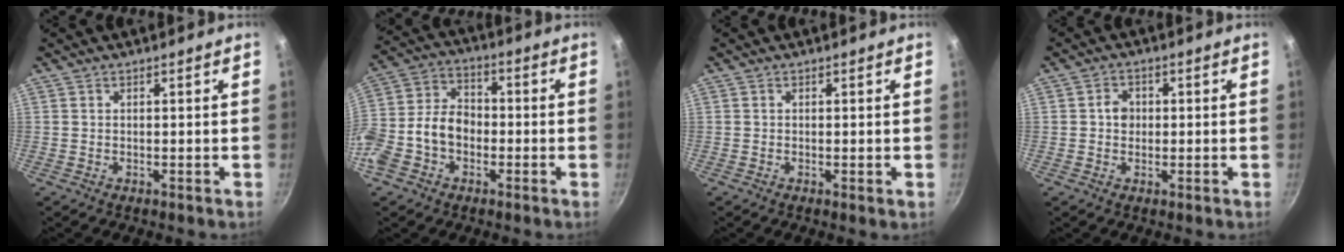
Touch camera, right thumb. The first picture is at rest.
{"total": 12.5, "force": [-3.2, 9.1, 7.9], "torque": [-0.134, 0.046, -0.072]}
{"total": 0.6, "force": [-0.1, 0.1, 0.6], "torque": [-0.011, -0.002, -0.003]}
{"total": 3.0, "force": [0.1, 2.5, 1.5], "torque": [-0.008, 0.007, -0.002]}